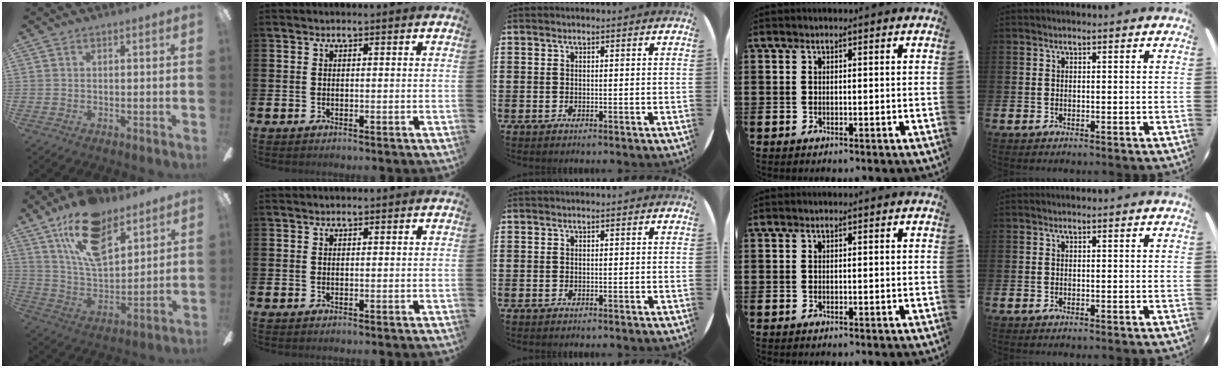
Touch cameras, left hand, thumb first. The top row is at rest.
{"thumb": {"total": 18.8, "force": [12.1, 8.9, 11.3], "torque": [-0.198, -0.048, 0.214]}, "index": {"total": 0.7, "force": [0.7, 0.1, 0.0], "torque": [0.007, -0.002, 0.011]}}